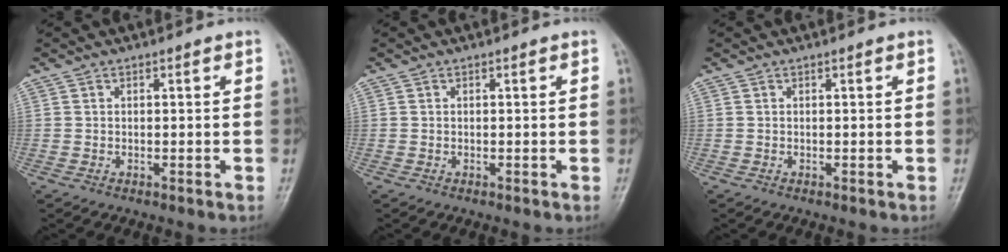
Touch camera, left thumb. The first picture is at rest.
{"total": 0.0}
{"total": 0.0}